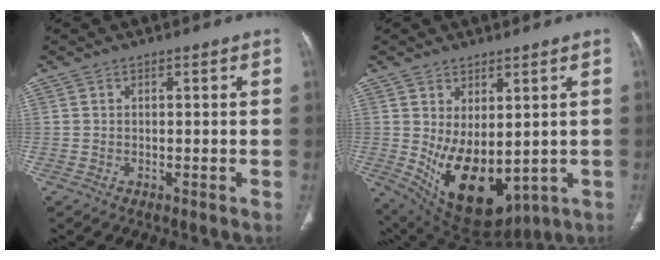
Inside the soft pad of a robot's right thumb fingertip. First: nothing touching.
{"total": 14.3, "force": [-0.7, 8.2, 11.7], "torque": [-0.173, -0.021, 0.028]}